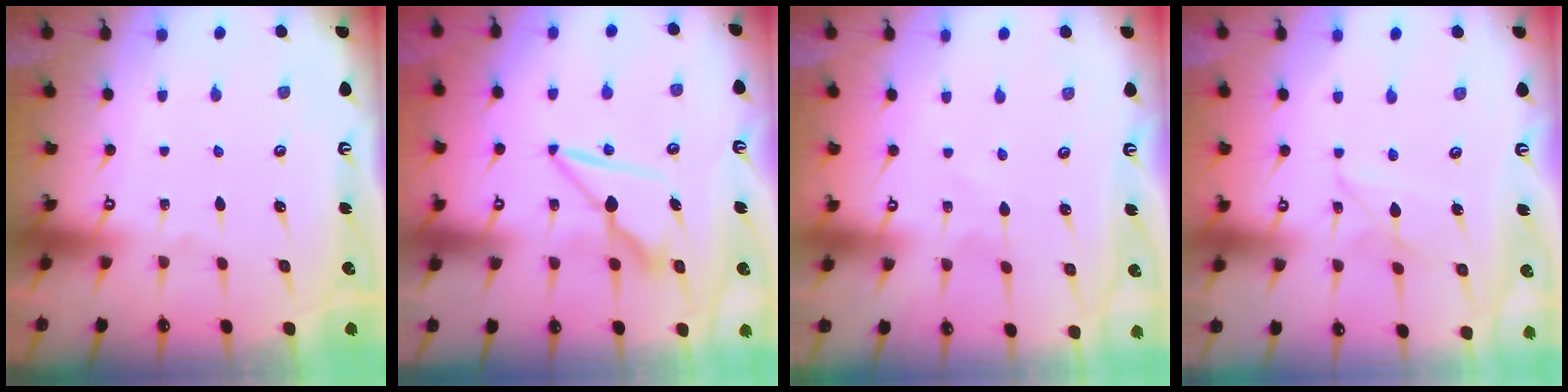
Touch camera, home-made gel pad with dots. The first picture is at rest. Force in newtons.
{"total": 8.8, "press": 8.8, "slide": 0.2}
{"total": 1.1, "press": 1.1, "slide": 0.1}
{"total": 6.0, "press": 6.0, "slide": 0.4}